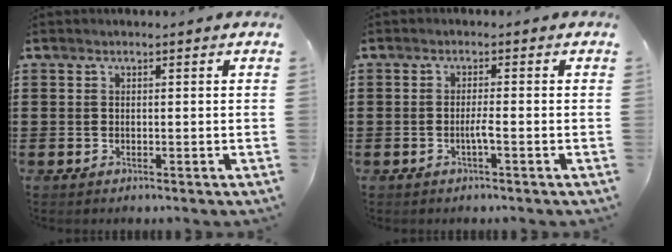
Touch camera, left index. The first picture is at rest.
{"total": 1.9, "force": [-0.7, 0.0, 1.8], "torque": [-0.033, 0.000, -0.013]}